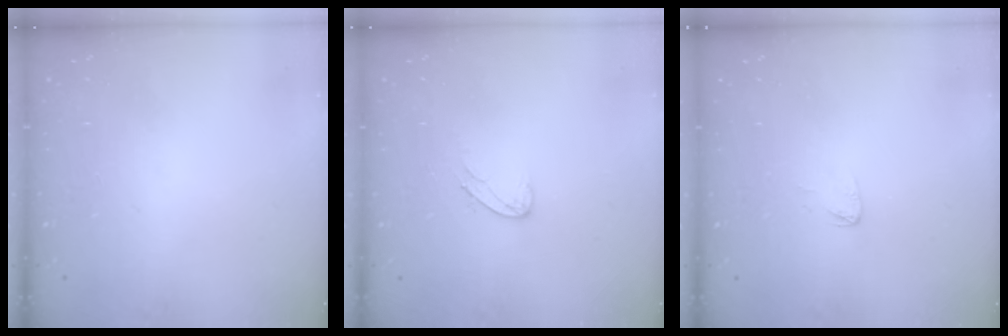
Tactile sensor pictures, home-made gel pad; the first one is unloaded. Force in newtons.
{"total": 6.4, "press": 6.3, "slide": 0.6}
{"total": 2.9, "press": 2.9, "slide": 0.2}